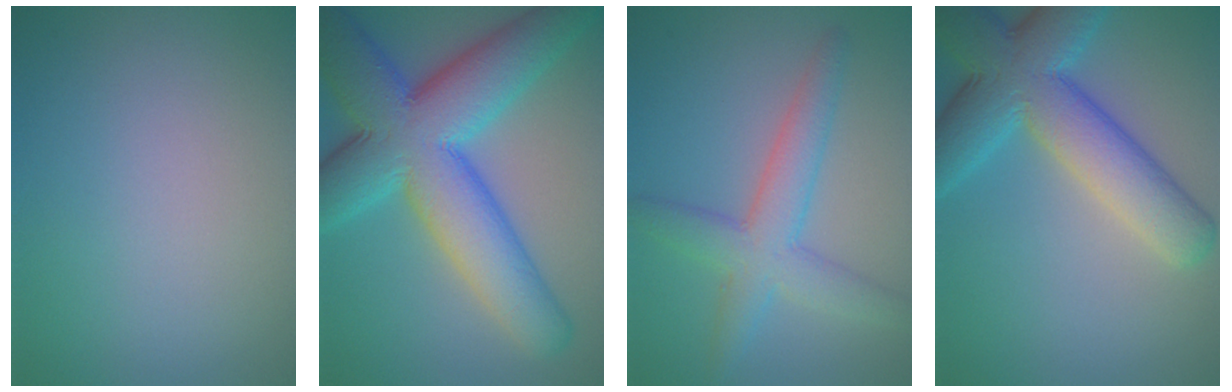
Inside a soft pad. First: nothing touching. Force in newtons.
{"total": 12.7, "press": 12.7, "slide": 0.4}
{"total": 4.7, "press": 4.7, "slide": 0.1}
{"total": 9.0, "press": 9.0, "slide": 0.3}